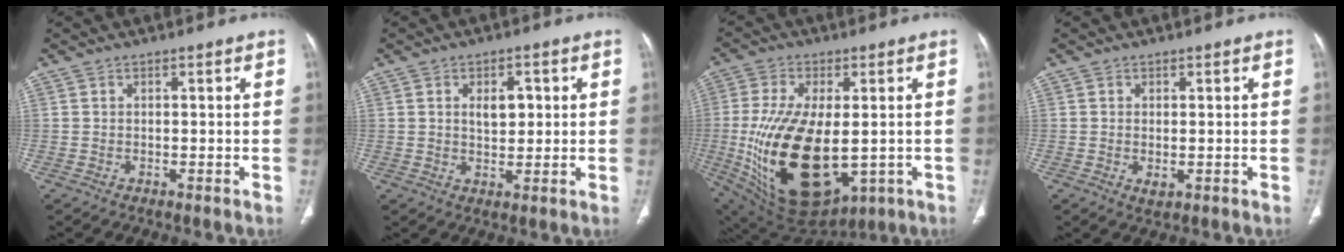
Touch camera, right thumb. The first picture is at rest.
{"total": 4.8, "force": [1.3, 2.8, 3.7], "torque": [-0.042, -0.004, 0.022]}
{"total": 23.0, "force": [-2.7, 12.0, 19.4], "torque": [-0.376, -0.027, -0.011]}
{"total": 1.5, "force": [-0.3, 0.8, 1.3], "torque": [-0.025, -0.006, 0.000]}